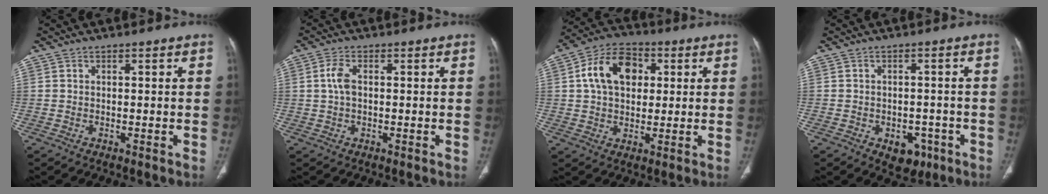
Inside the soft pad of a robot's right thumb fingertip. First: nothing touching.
{"total": 3.5, "force": [0.4, 1.9, 2.9], "torque": [-0.069, 0.006, 0.006]}
{"total": 12.5, "force": [2.8, 8.8, 8.4], "torque": [-0.125, 0.013, 0.040]}
{"total": 5.7, "force": [-2.7, 3.9, 3.1], "torque": [-0.017, 0.015, -0.027]}